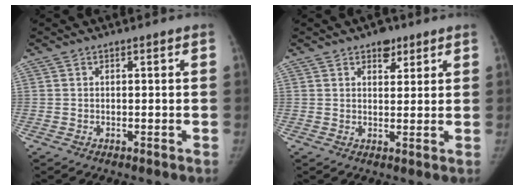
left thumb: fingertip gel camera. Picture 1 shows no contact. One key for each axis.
{"total": 3.9, "fx": 2.4, "fy": 2.5, "fz": 1.8, "tx": 0.000, "ty": -0.011, "tz": 0.033}